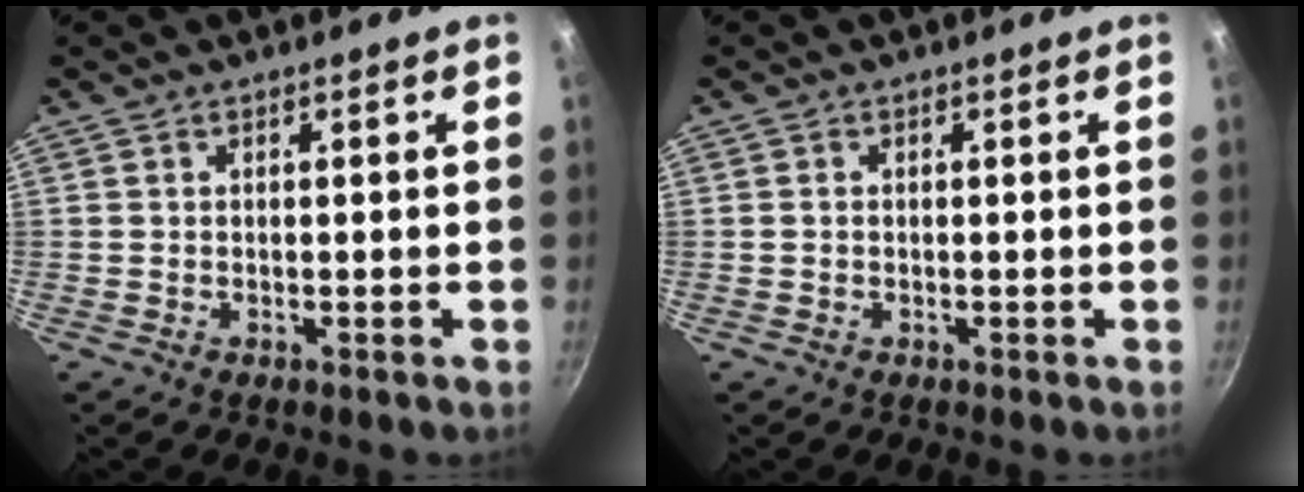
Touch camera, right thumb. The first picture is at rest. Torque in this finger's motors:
{"motor_torque": [-0.39, 0.18, 0.05, 0.28, -0.03]}